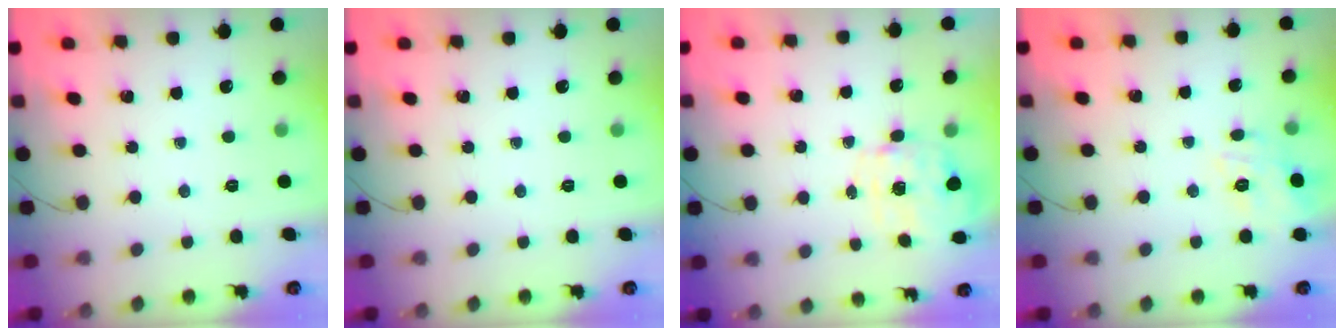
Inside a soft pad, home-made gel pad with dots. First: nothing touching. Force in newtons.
{"total": 0.0}
{"total": 2.8, "press": 2.6, "slide": 0.9}
{"total": 11.3, "press": 11.3, "slide": 0.8}